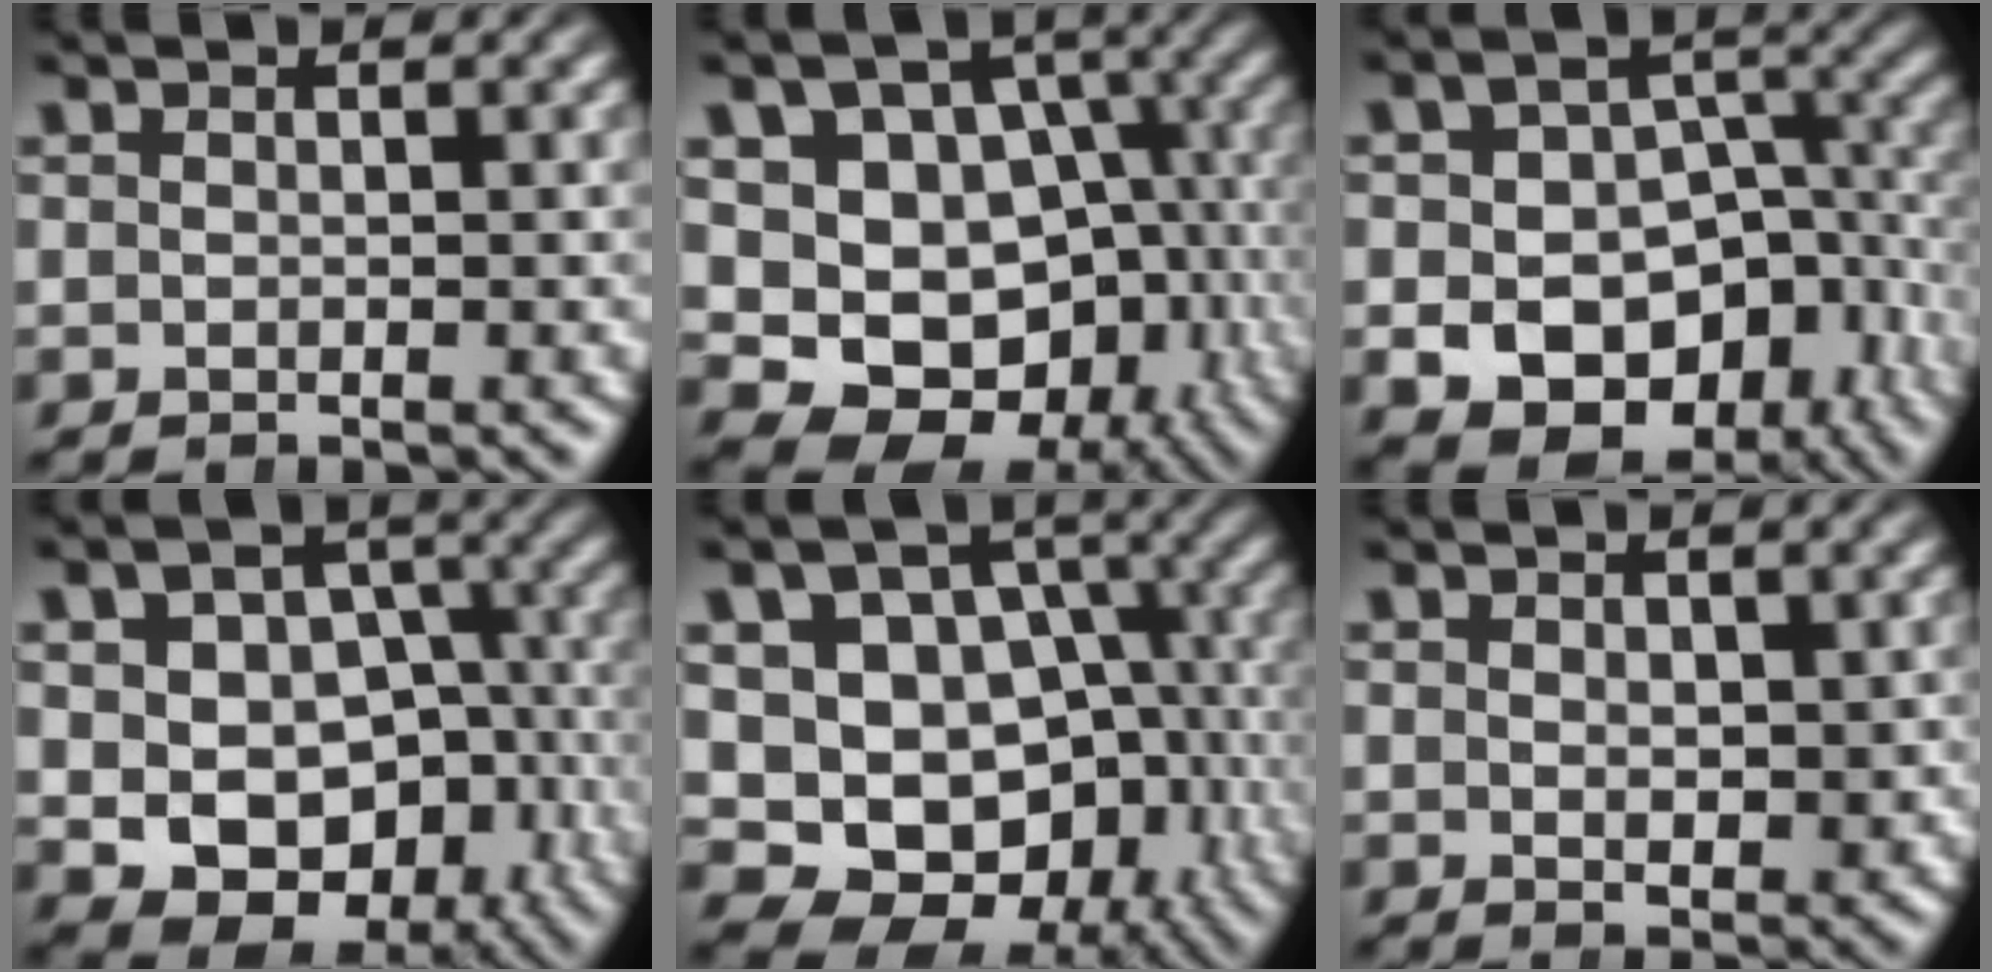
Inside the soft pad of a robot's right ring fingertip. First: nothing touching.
{"total": 17.6, "force": [-3.2, 14.8, 8.9], "torque": [-0.195, -0.081, -0.037]}
{"total": 15.0, "force": [-4.3, 11.7, 8.3], "torque": [-0.142, -0.067, -0.047]}
{"total": 13.0, "force": [-3.1, 10.7, 6.8], "torque": [-0.136, -0.067, -0.029]}
{"total": 19.4, "force": [-3.9, 16.5, 9.3], "torque": [-0.216, -0.094, -0.046]}
{"total": 1.6, "force": [0.2, 0.9, 1.3], "torque": [-0.016, -0.014, 0.014]}